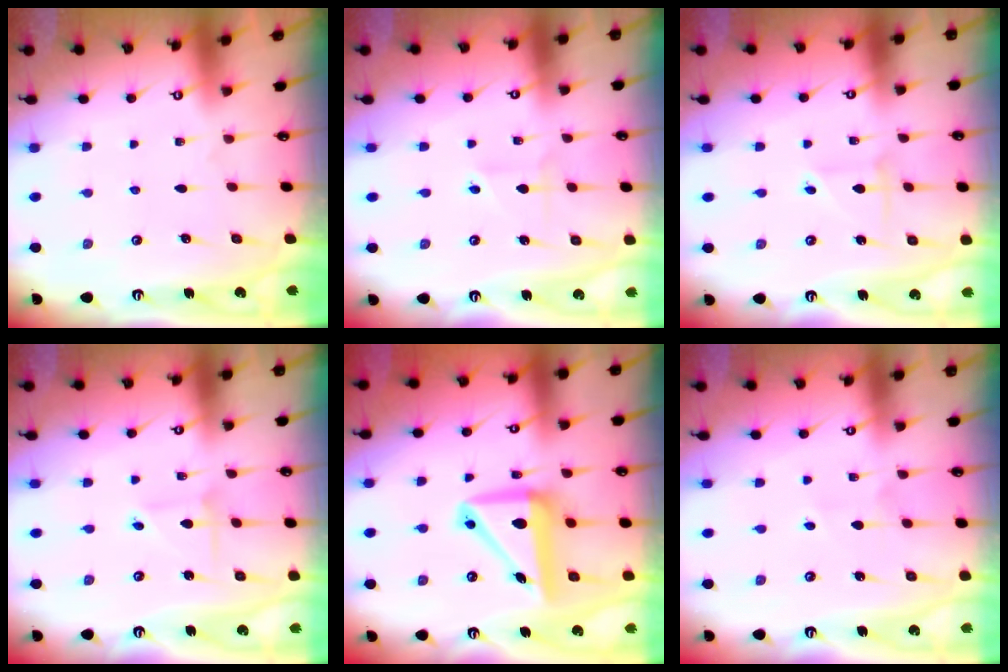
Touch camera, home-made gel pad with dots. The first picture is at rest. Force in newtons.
{"total": 2.0, "press": 1.9, "slide": 0.5}
{"total": 2.7, "press": 2.6, "slide": 0.3}
{"total": 2.1, "press": 2.1, "slide": 0.1}
{"total": 11.6, "press": 11.3, "slide": 2.7}
{"total": 2.7, "press": 2.6, "slide": 0.9}